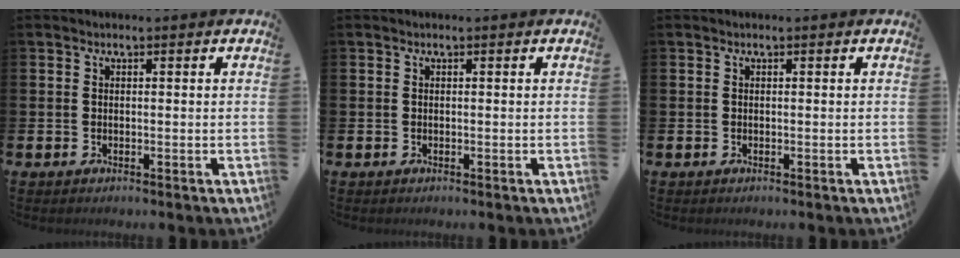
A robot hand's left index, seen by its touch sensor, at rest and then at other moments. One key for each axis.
{"total": 0.0}
{"total": 0.0}